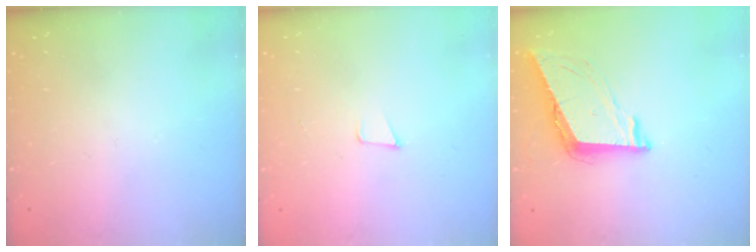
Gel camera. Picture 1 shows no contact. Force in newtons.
{"total": 3.6, "press": 2.4, "slide": 2.6}
{"total": 8.9, "press": 8.5, "slide": 2.7}